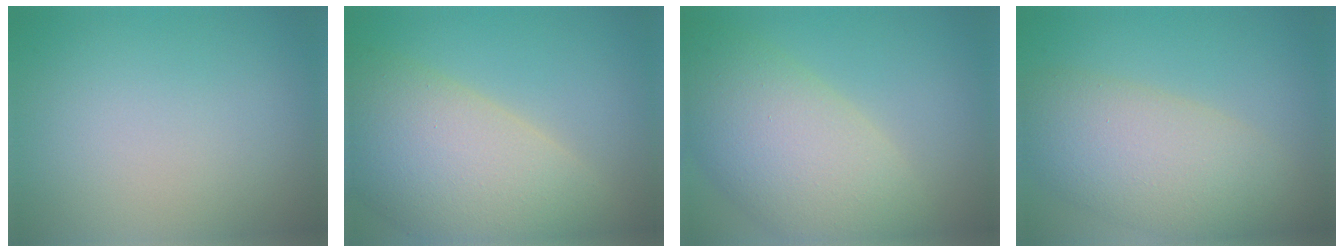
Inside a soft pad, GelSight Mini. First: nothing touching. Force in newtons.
{"total": 13.0, "press": 13.0, "slide": 1.0}
{"total": 10.6, "press": 10.6, "slide": 0.9}
{"total": 8.3, "press": 8.2, "slide": 0.7}